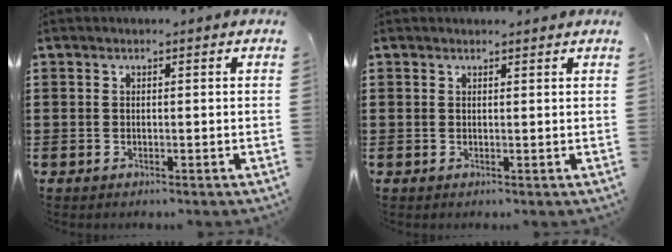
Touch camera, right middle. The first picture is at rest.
{"total": 0.0}